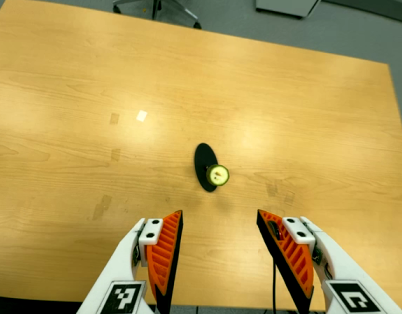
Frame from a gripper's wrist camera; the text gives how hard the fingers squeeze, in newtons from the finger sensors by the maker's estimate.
{"total": 0.0}